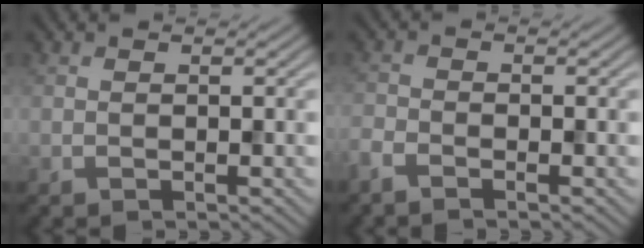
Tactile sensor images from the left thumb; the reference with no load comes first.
{"total": 2.2, "force": [-1.9, 0.6, 1.1], "torque": [-0.028, -0.009, -0.049]}